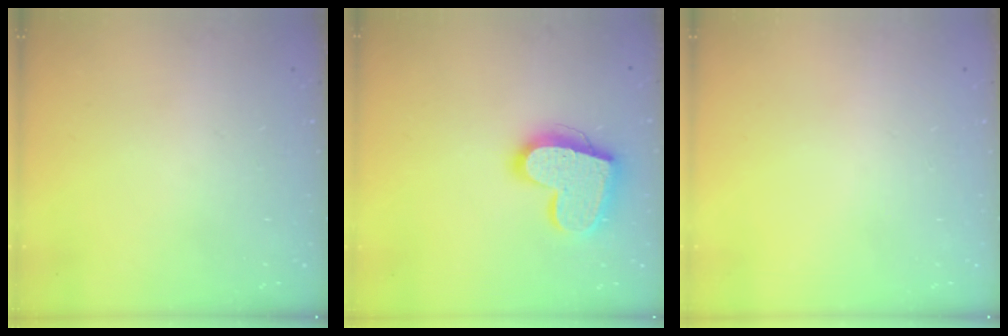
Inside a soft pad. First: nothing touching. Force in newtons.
{"total": 17.7, "press": 17.6, "slide": 1.5}
{"total": 0.0}